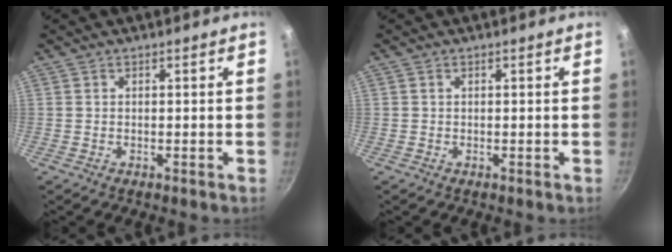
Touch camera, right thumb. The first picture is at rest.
{"total": 0.0}